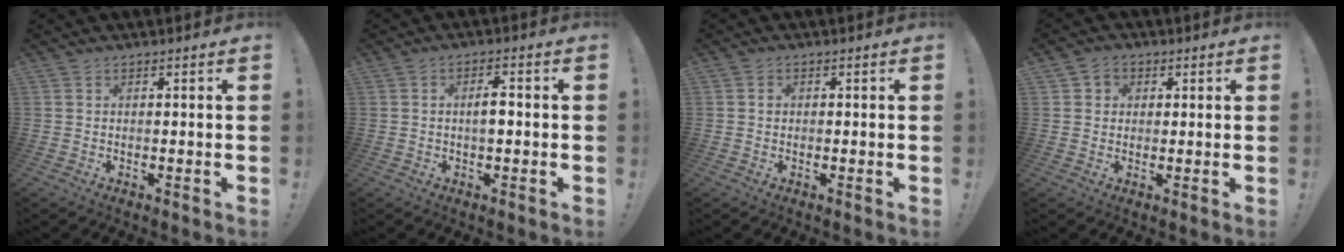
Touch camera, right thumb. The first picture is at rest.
{"total": 3.7, "force": [-0.3, 1.4, 3.5], "torque": [-0.056, 0.007, -0.009]}
{"total": 0.8, "force": [-0.1, 0.7, 0.1], "torque": [0.007, 0.000, -0.005]}
{"total": 2.9, "force": [0.6, 2.8, 0.7], "torque": [-0.008, -0.001, 0.010]}